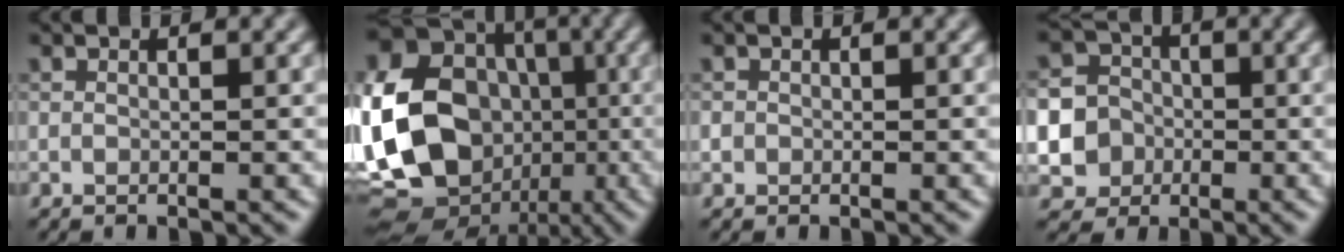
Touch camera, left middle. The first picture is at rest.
{"total": 18.6, "force": [-1.8, 15.6, 9.9], "torque": [-0.208, -0.007, -0.058]}
{"total": 0.6, "force": [-0.1, 0.6, 0.1], "torque": [0.002, -0.004, -0.004]}
{"total": 10.7, "force": [-3.0, 10.1, 2.2], "torque": [-0.073, -0.020, -0.076]}